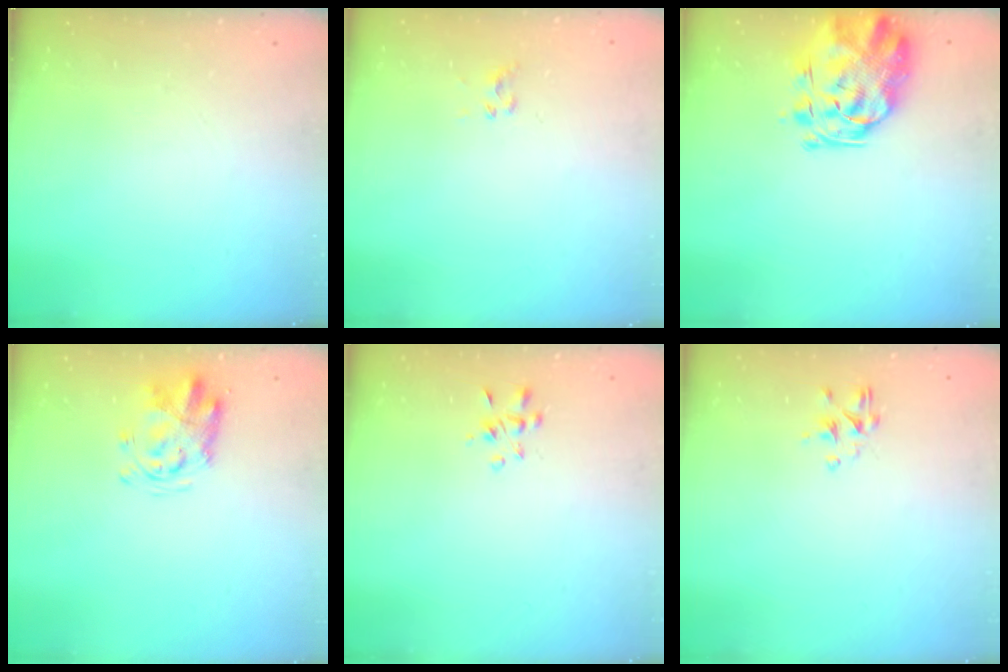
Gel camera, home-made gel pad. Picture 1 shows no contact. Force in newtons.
{"total": 2.3, "press": 2.1, "slide": 1.0}
{"total": 2.5, "press": 2.3, "slide": 1.0}
{"total": 3.3, "press": 3.2, "slide": 0.8}
{"total": 3.4, "press": 3.3, "slide": 0.9}
{"total": 2.3, "press": 2.1, "slide": 0.7}